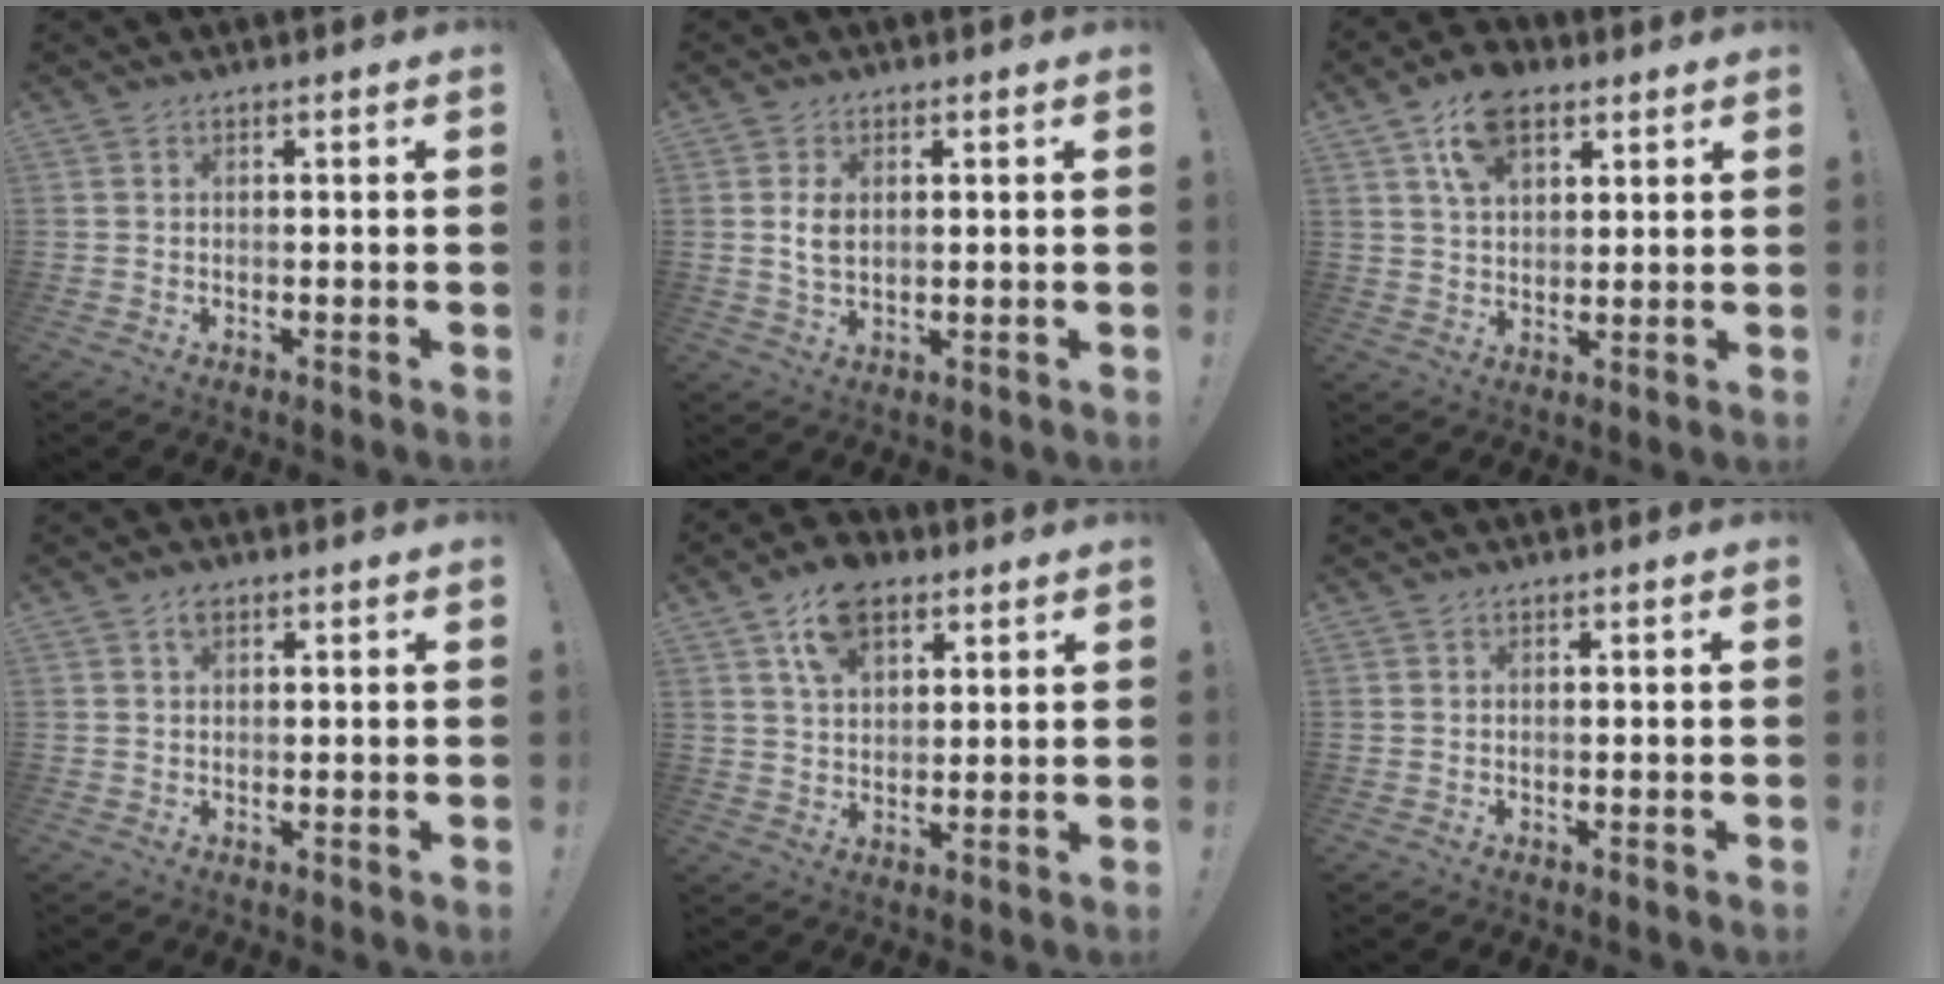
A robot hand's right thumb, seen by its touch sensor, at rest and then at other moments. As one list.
[{"total": 4.6, "force": [1.1, 2.8, 3.5], "torque": [-0.058, -0.005, 0.017]}, {"total": 11.0, "force": [6.1, 6.7, 6.2], "torque": [-0.105, -0.013, 0.114]}, {"total": 2.0, "force": [1.1, 1.2, 1.1], "torque": [-0.015, -0.002, 0.018]}, {"total": 10.6, "force": [6.0, 6.5, 5.7], "torque": [-0.096, -0.016, 0.113]}, {"total": 0.0}]